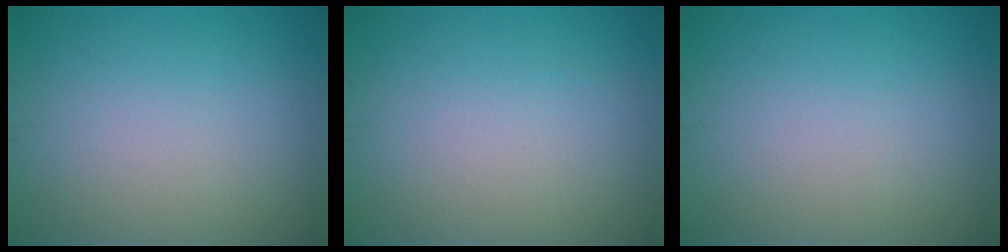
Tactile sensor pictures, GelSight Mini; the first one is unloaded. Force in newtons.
{"total": 0.0}
{"total": 0.0}